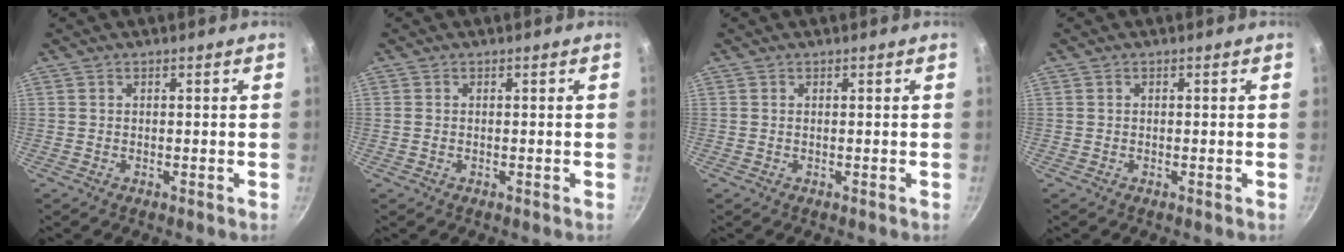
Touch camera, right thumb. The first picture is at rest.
{"total": 0.7, "force": [-0.1, 0.6, 0.3], "torque": [-0.006, 0.001, -0.003]}
{"total": 0.0}
{"total": 0.0}